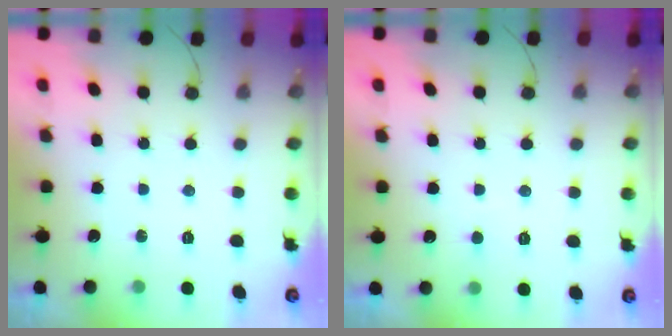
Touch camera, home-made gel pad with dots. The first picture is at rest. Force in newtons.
{"total": 3.1, "press": 3.1, "slide": 0.3}